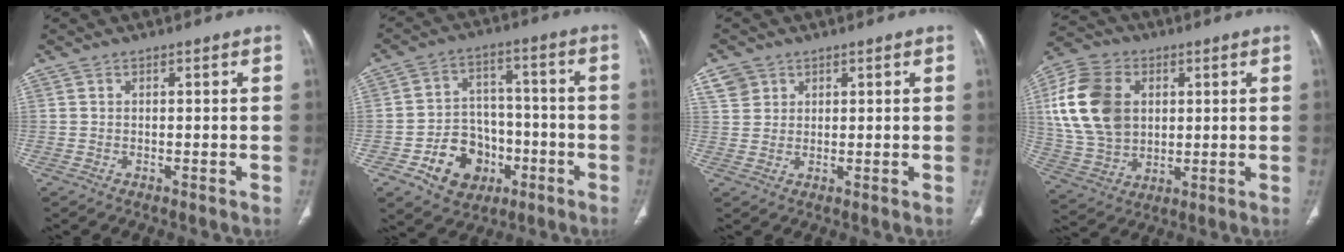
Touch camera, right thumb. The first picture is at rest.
{"total": 12.6, "force": [-5.2, 10.0, 5.5], "torque": [-0.039, 0.045, -0.073]}
{"total": 4.1, "force": [2.3, 3.2, 1.0], "torque": [-0.006, -0.007, 0.047]}
{"total": 17.8, "force": [3.6, 13.1, 11.6], "torque": [-0.214, 0.001, 0.073]}